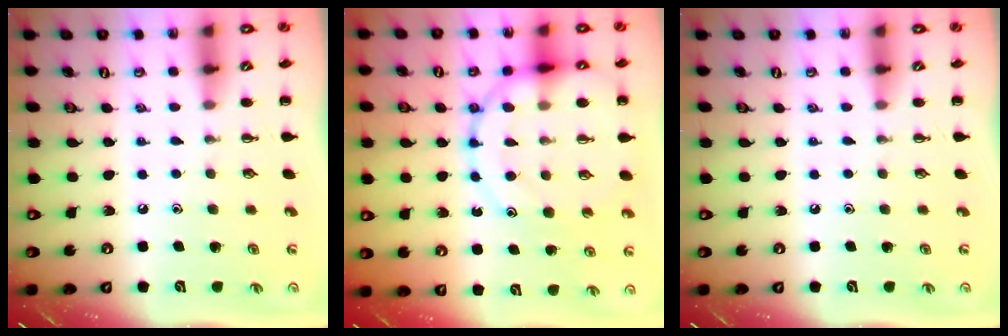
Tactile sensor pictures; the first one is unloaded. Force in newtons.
{"total": 18.3, "press": 18.2, "slide": 2.1}
{"total": 0.0}